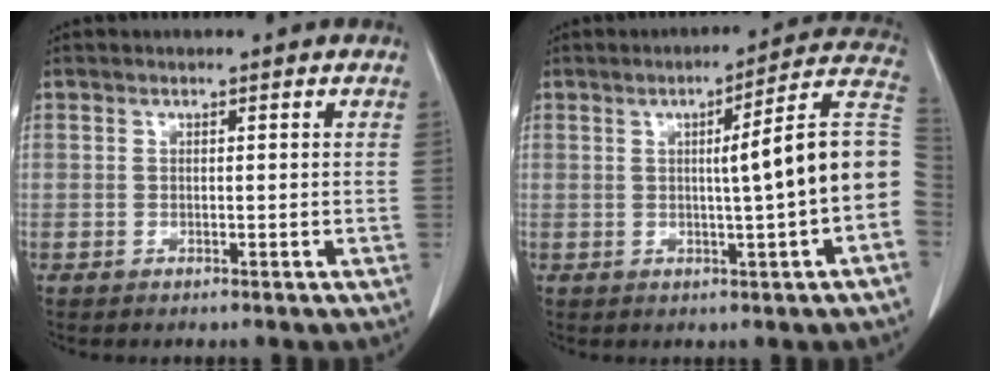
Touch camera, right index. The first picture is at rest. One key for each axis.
{"total": 12.8, "fx": -0.6, "fy": -0.4, "fz": 12.7, "tx": -0.158, "ty": 0.024, "tz": -0.015}